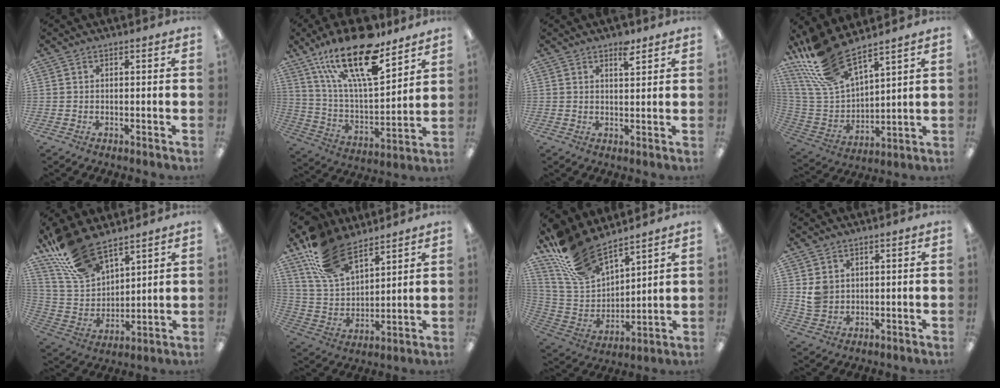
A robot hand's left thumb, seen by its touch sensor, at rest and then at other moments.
{"total": 24.2, "force": [15.5, 8.5, 16.6], "torque": [-0.304, -0.088, 0.260]}
{"total": 4.1, "force": [3.0, 1.3, 2.4], "torque": [-0.022, -0.016, 0.046]}
{"total": 18.4, "force": [14.8, 5.6, 9.4], "torque": [-0.234, -0.083, 0.268]}
{"total": 17.0, "force": [12.9, 7.6, 8.0], "torque": [-0.181, -0.057, 0.245]}
{"total": 19.3, "force": [12.9, 9.8, 10.5], "torque": [-0.234, -0.044, 0.242]}
{"total": 18.4, "force": [15.2, 7.2, 7.5], "torque": [-0.177, -0.088, 0.285]}
{"total": 4.4, "force": [1.6, 3.7, 1.6], "torque": [-0.029, 0.004, 0.032]}